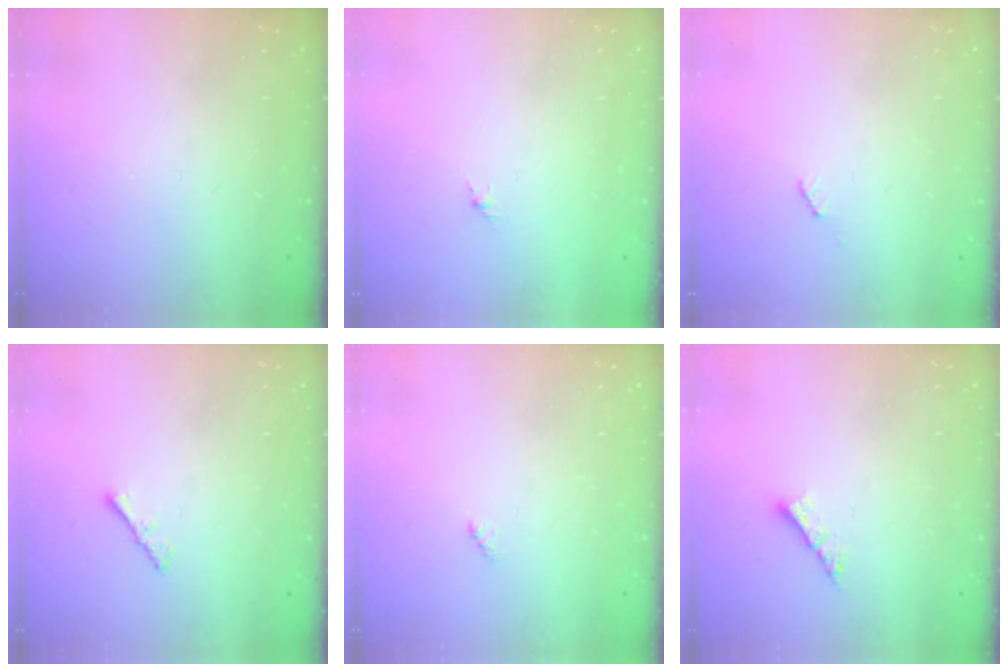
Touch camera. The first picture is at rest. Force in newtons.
{"total": 1.6, "press": 1.5, "slide": 0.6}
{"total": 2.5, "press": 2.5, "slide": 0.4}
{"total": 1.3, "press": 1.2, "slide": 0.4}
{"total": 1.9, "press": 1.9, "slide": 0.4}
{"total": 3.0, "press": 3.0, "slide": 0.1}